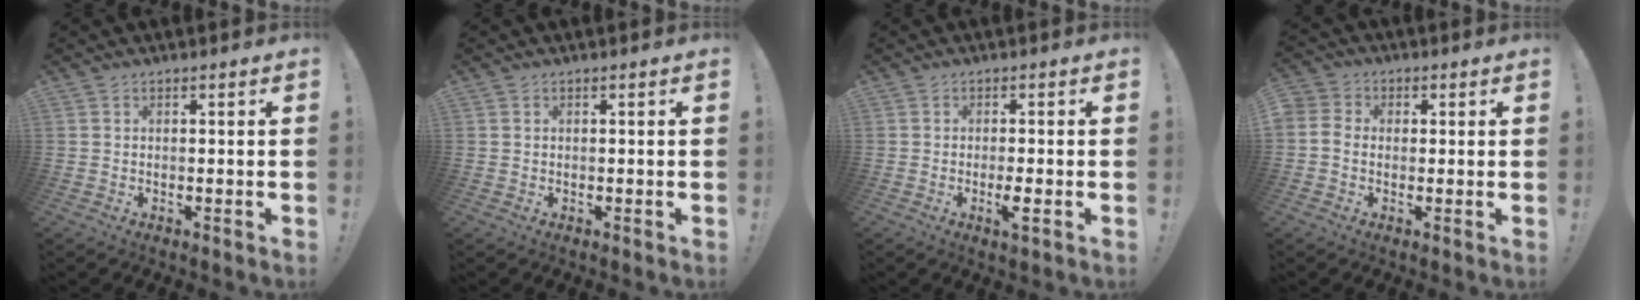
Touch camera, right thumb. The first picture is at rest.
{"total": 0.0}
{"total": 3.5, "force": [-1.2, -0.3, 3.3], "torque": [-0.063, -0.010, -0.021]}
{"total": 4.6, "force": [-0.7, 3.9, 2.3], "torque": [-0.047, 0.013, -0.012]}